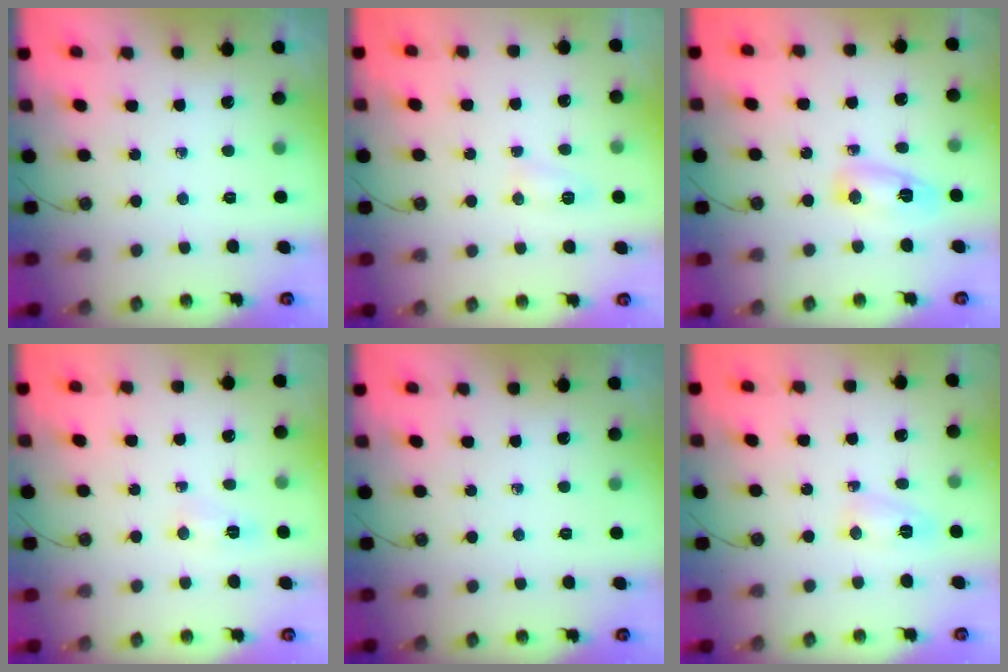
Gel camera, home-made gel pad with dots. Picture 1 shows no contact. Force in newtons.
{"total": 6.5, "press": 6.5, "slide": 0.7}
{"total": 6.3, "press": 6.1, "slide": 1.4}
{"total": 4.9, "press": 4.8, "slide": 0.6}
{"total": 0.0}
{"total": 3.5, "press": 3.4, "slide": 1.0}